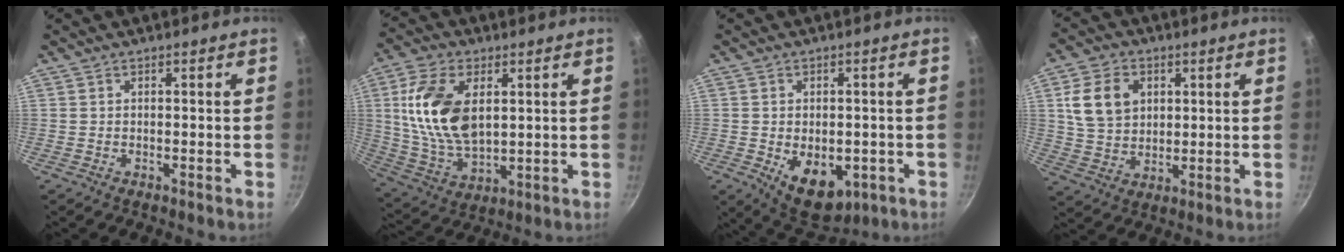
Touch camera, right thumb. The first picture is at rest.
{"total": 16.2, "force": [3.5, 9.4, 12.8], "torque": [-0.233, -0.012, 0.076]}
{"total": 10.7, "force": [-2.8, 6.9, 7.7], "torque": [-0.078, -0.004, -0.020]}
{"total": 10.8, "force": [3.0, 8.2, 6.5], "torque": [-0.099, -0.004, 0.056]}